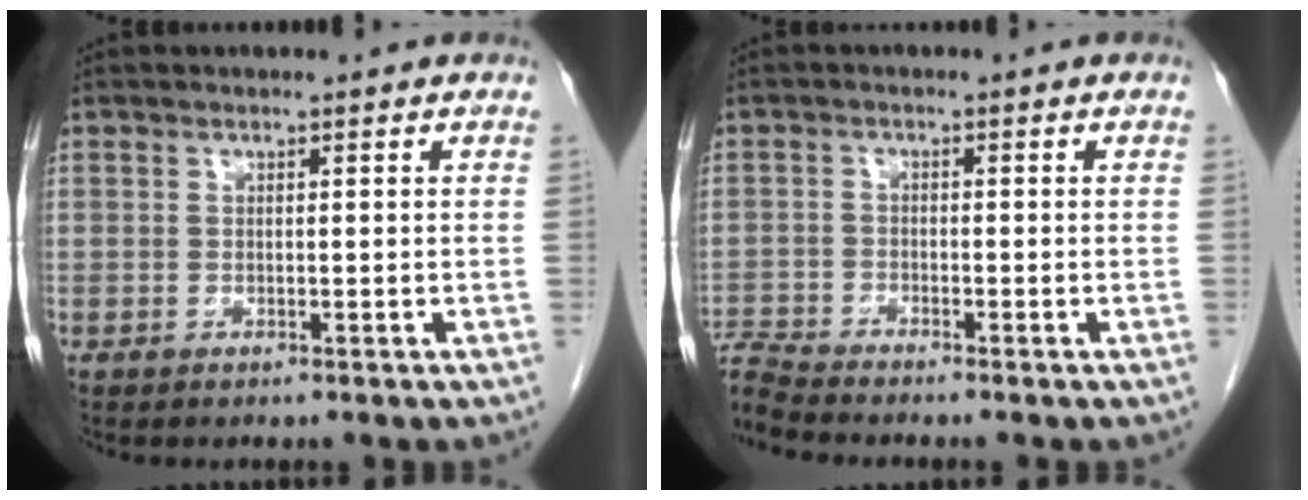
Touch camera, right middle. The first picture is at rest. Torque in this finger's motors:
{"motor_torque": [-0.56, -0.52, 0.06, 0.05]}